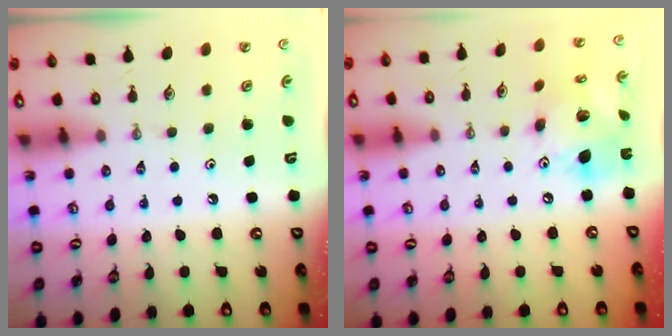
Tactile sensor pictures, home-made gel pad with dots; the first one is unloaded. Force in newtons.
{"total": 15.3, "press": 15.2, "slide": 1.4}